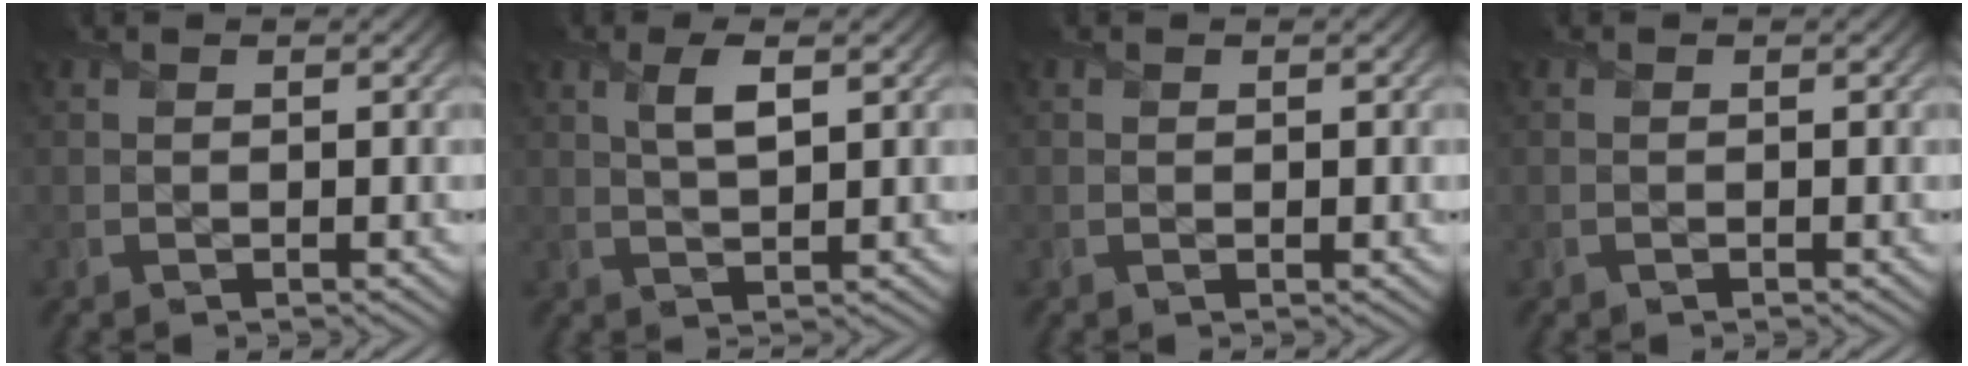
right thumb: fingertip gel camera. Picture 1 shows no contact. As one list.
[{"total": 3.4, "force": [1.5, 0.8, 2.9], "torque": [-0.061, 0.006, 0.028]}, {"total": 0.0}, {"total": 0.0}]